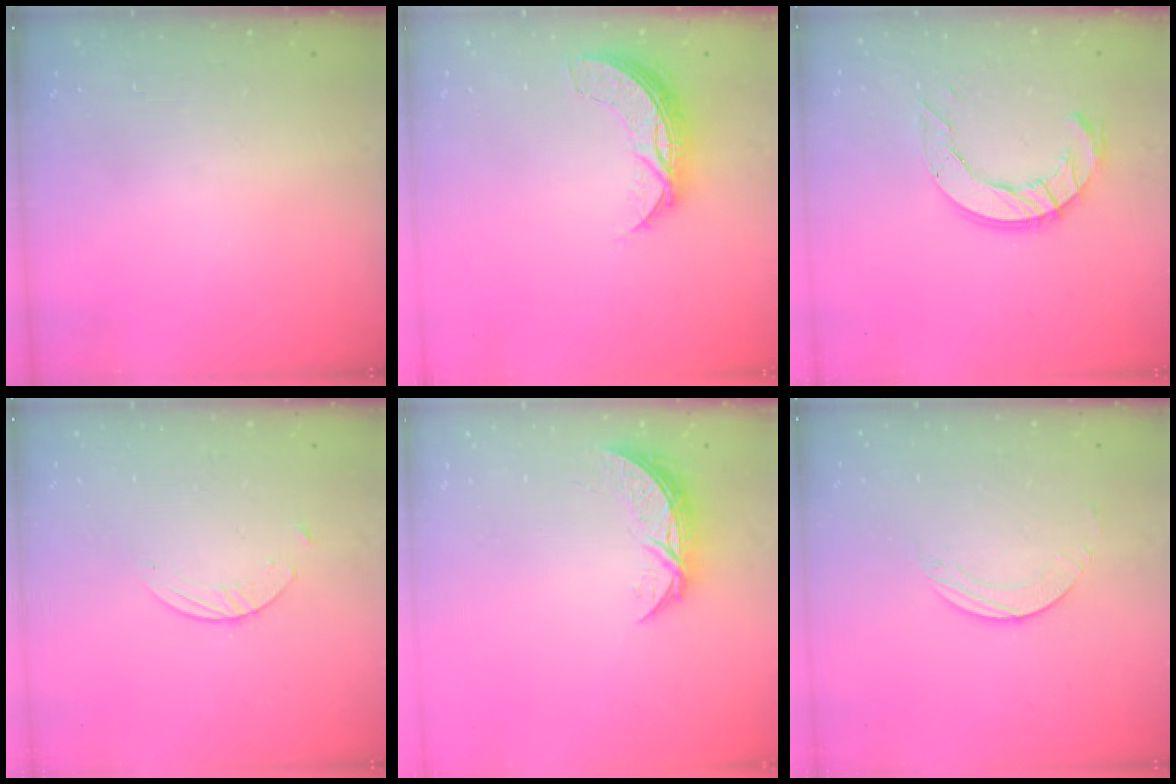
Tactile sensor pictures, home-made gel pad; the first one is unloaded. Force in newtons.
{"total": 8.9, "press": 8.9, "slide": 0.4}
{"total": 10.6, "press": 10.5, "slide": 0.9}
{"total": 2.7, "press": 2.6, "slide": 0.3}
{"total": 7.1, "press": 7.1, "slide": 0.5}
{"total": 2.0, "press": 2.0, "slide": 0.2}